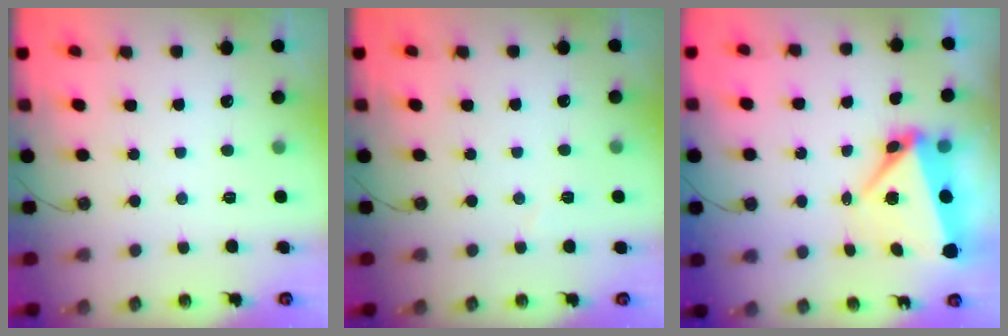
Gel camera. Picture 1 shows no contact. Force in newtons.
{"total": 2.7, "press": 2.5, "slide": 1.1}
{"total": 7.0, "press": 6.7, "slide": 1.9}